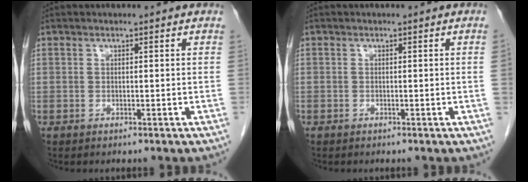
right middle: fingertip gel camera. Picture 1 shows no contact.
{"total": 0.5, "force": [-0.1, -0.2, 0.5], "torque": [0.000, 0.003, -0.005]}